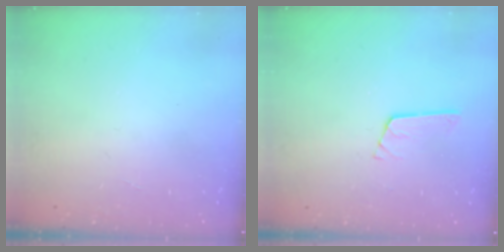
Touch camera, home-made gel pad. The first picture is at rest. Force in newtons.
{"total": 2.3, "press": 2.3, "slide": 0.3}